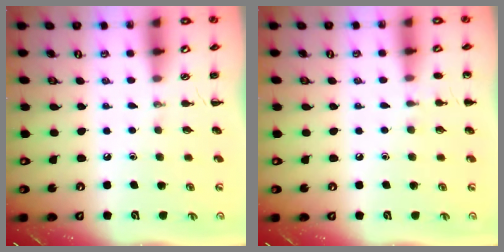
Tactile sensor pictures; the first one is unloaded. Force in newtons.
{"total": 5.0, "press": 4.7, "slide": 1.6}